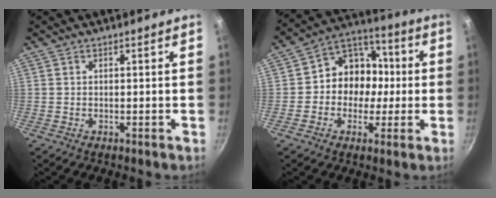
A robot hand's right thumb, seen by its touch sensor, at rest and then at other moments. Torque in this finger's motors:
{"motor_torque": [-0.48, 0.68, 0.03, 0.10, 0.03]}